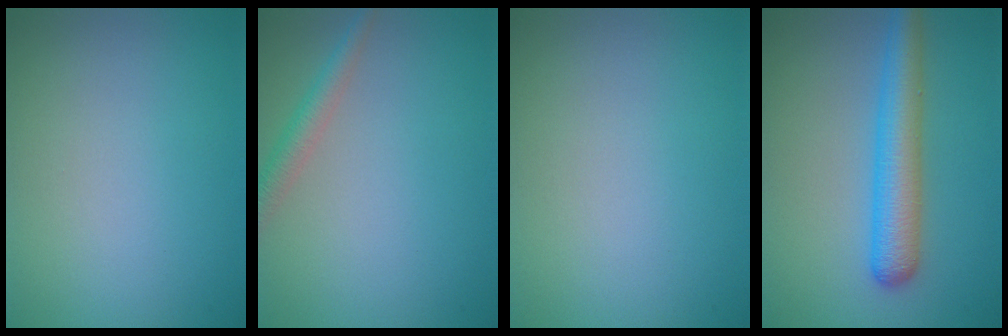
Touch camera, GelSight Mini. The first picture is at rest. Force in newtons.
{"total": 2.2, "press": 2.2, "slide": 0.0}
{"total": 0.0}
{"total": 4.8, "press": 4.8, "slide": 0.2}